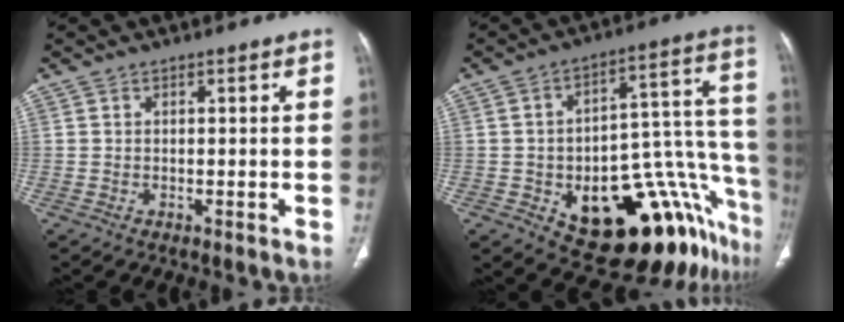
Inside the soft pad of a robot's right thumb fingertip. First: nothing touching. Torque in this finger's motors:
{"motor_torque": [1.68, 0.62, -0.05, -0.04, 0.25]}